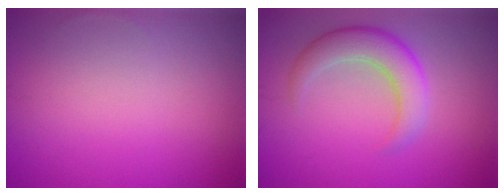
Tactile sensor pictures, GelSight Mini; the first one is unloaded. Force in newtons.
{"total": 4.3, "press": 4.3, "slide": 0.2}